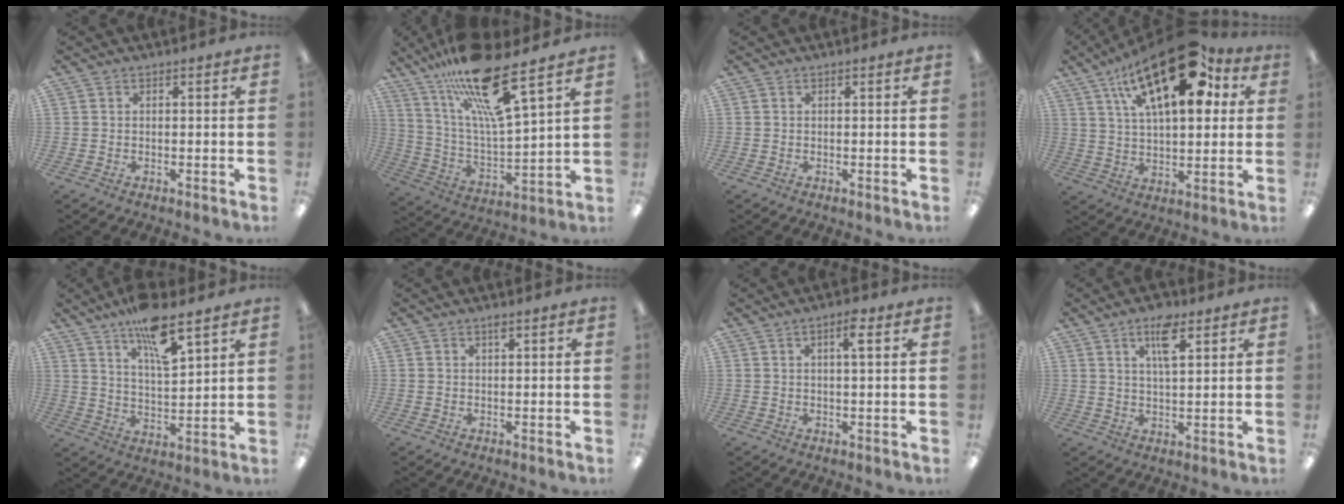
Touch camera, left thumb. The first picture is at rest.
{"total": 20.0, "force": [14.0, 3.8, 13.8], "torque": [-0.251, -0.075, 0.230]}
{"total": 0.0}
{"total": 24.0, "force": [12.4, 10.7, 17.5], "torque": [-0.281, -0.054, 0.204]}
{"total": 11.5, "force": [8.2, 2.8, 7.6], "torque": [-0.119, -0.048, 0.139]}
{"total": 1.0, "force": [0.6, 0.2, 0.8], "torque": [-0.019, 0.001, 0.010]}
{"total": 4.1, "force": [1.7, 1.0, 3.6], "torque": [-0.059, -0.001, 0.024]}
{"total": 7.5, "force": [4.0, 2.8, 5.7], "torque": [-0.092, -0.006, 0.063]}